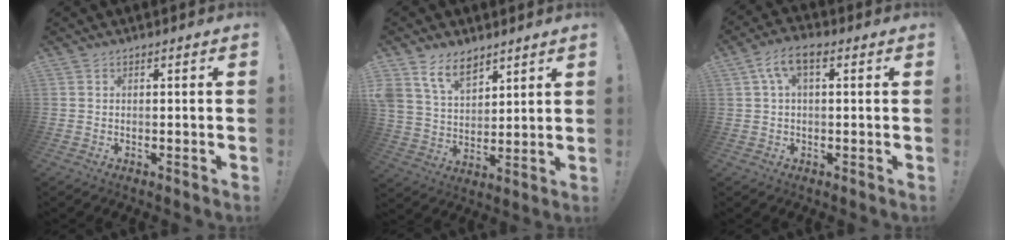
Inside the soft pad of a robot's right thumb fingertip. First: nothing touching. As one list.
[{"total": 11.2, "force": [7.9, 6.3, 4.8], "torque": [-0.099, -0.038, 0.155]}, {"total": 6.7, "force": [2.0, 3.2, 5.5], "torque": [-0.096, 0.006, 0.040]}]